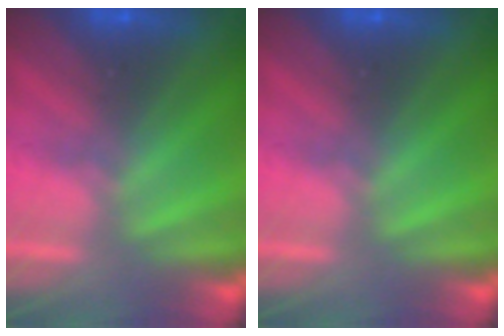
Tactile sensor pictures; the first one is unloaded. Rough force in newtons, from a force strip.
{"total": 0.0}